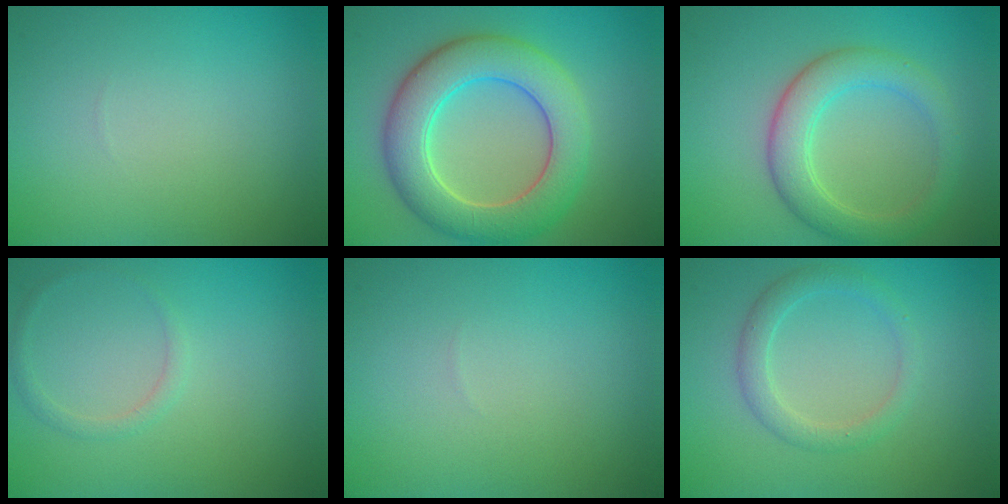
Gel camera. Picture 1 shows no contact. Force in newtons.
{"total": 7.7, "press": 7.7, "slide": 0.4}
{"total": 4.3, "press": 4.3, "slide": 0.3}
{"total": 0.9, "press": 0.9, "slide": 0.1}
{"total": 0.0}
{"total": 2.2, "press": 2.2, "slide": 0.1}